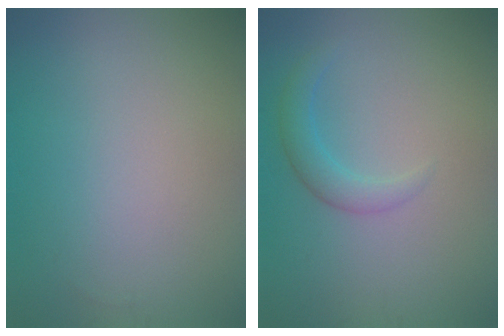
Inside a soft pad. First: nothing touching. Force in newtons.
{"total": 2.0, "press": 2.0, "slide": 0.2}